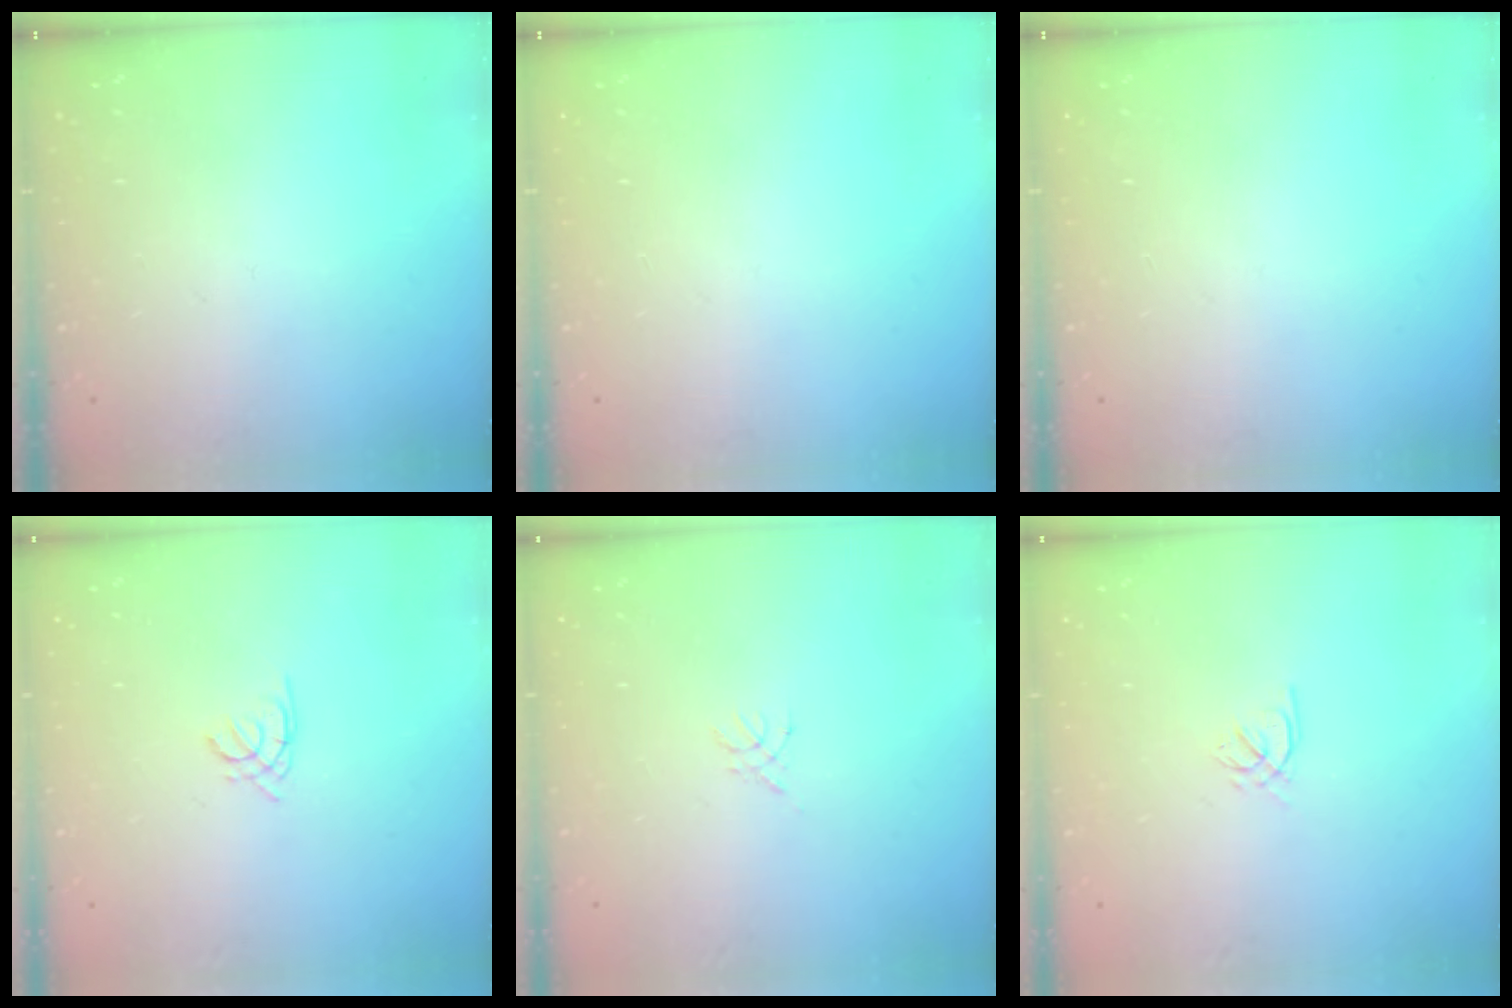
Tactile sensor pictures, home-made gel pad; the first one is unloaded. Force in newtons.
{"total": 0.0}
{"total": 0.0}
{"total": 1.3, "press": 1.2, "slide": 0.4}
{"total": 1.4, "press": 1.4, "slide": 0.3}
{"total": 2.1, "press": 2.0, "slide": 0.5}